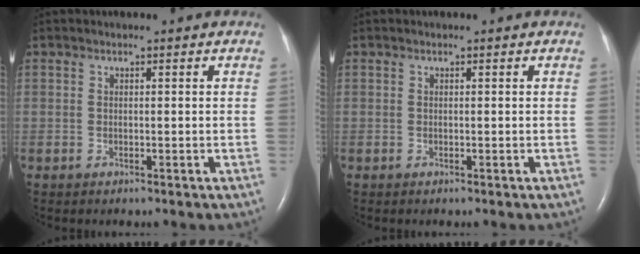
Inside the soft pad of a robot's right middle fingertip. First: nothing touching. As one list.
[{"total": 0.0}]